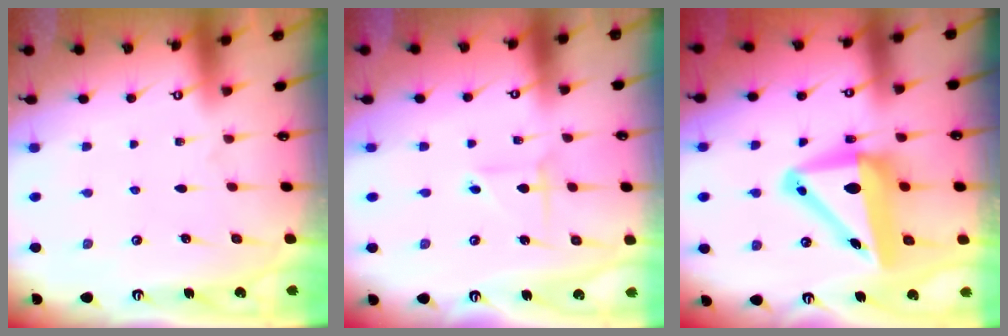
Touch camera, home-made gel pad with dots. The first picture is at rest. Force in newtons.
{"total": 2.9, "press": 2.9, "slide": 0.2}
{"total": 13.6, "press": 13.3, "slide": 2.6}